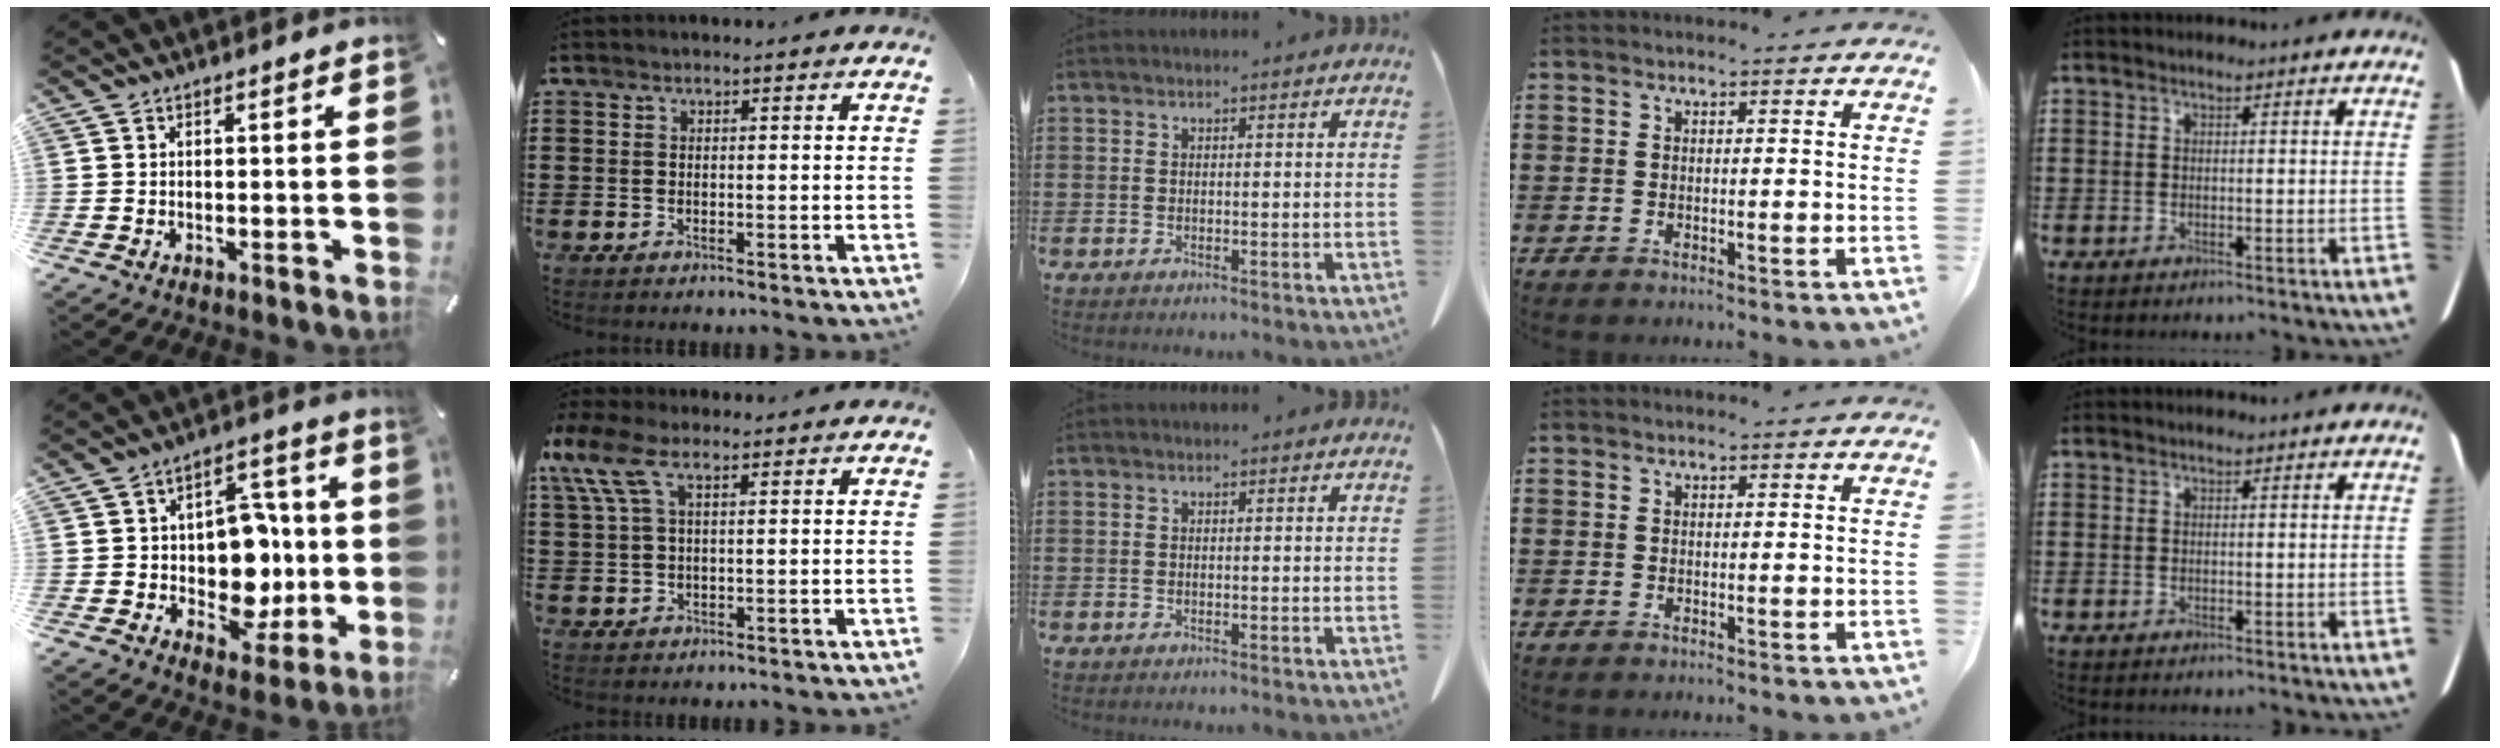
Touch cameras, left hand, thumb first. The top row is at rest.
{"thumb": {"total": 13.3, "force": [-0.6, 10.9, 7.6], "torque": [-0.092, 0.001, 0.000]}, "index": {"total": 6.4, "force": [2.7, 2.8, 5.0], "torque": [-0.130, 0.005, 0.043]}}